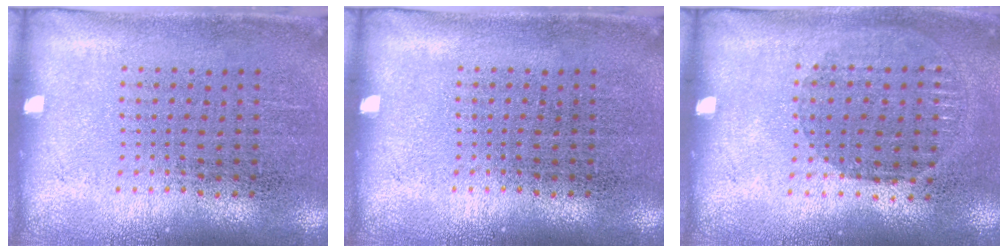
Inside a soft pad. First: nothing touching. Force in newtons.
{"total": 0.0}
{"total": 1.0, "press": 0.9, "slide": 0.4}